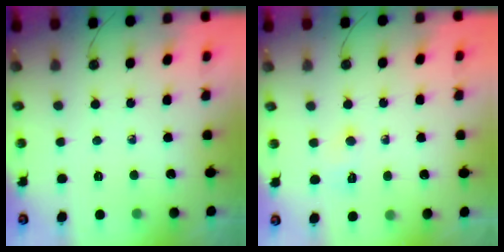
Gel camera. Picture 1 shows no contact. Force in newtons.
{"total": 3.8, "press": 3.7, "slide": 0.6}